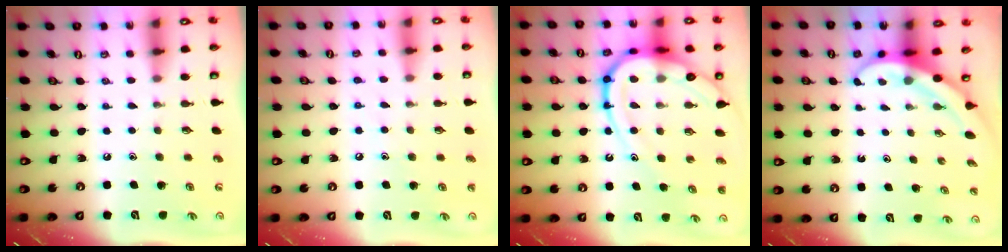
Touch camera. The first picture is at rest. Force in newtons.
{"total": 6.1, "press": 6.1, "slide": 0.7}
{"total": 19.1, "press": 19.0, "slide": 1.9}
{"total": 4.4, "press": 4.4, "slide": 0.3}